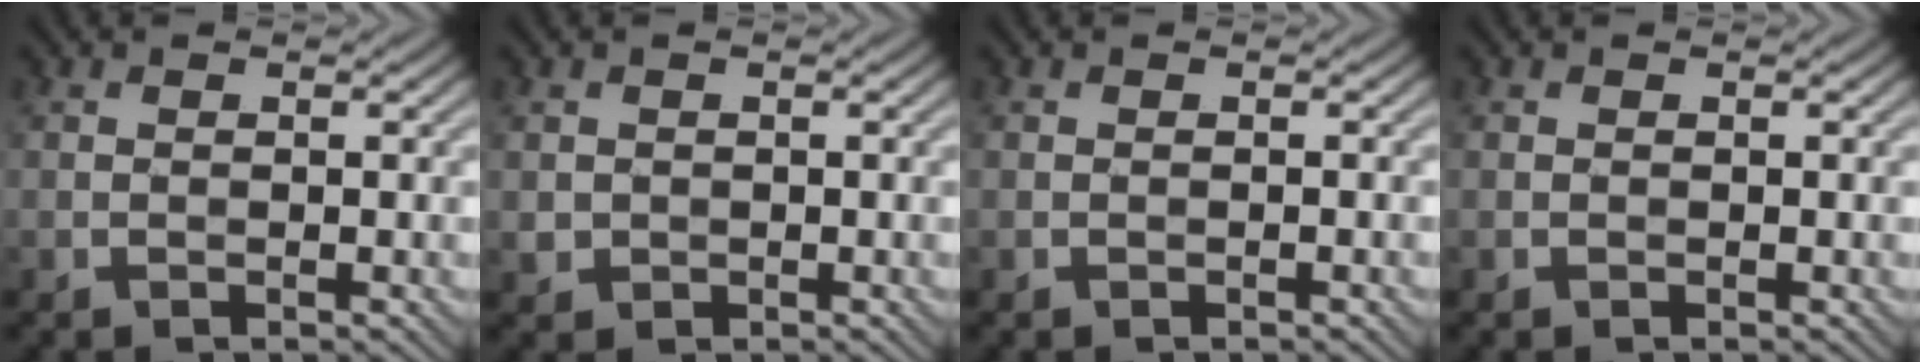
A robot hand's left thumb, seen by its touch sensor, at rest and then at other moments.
{"total": 1.1, "force": [0.1, 1.1, 0.2], "torque": [-0.008, -0.007, 0.003]}
{"total": 0.0}
{"total": 0.0}